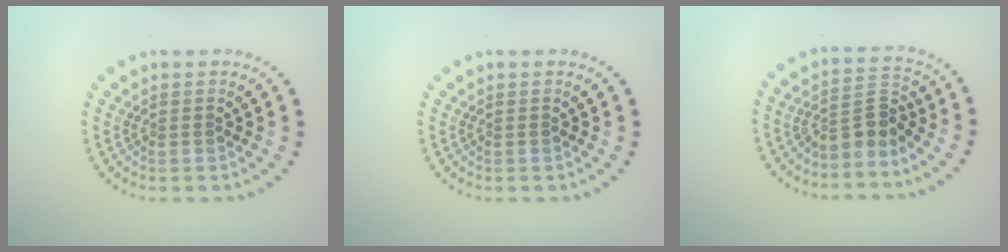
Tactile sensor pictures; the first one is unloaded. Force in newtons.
{"total": 0.0}
{"total": 3.3, "press": 2.7, "slide": 1.9}